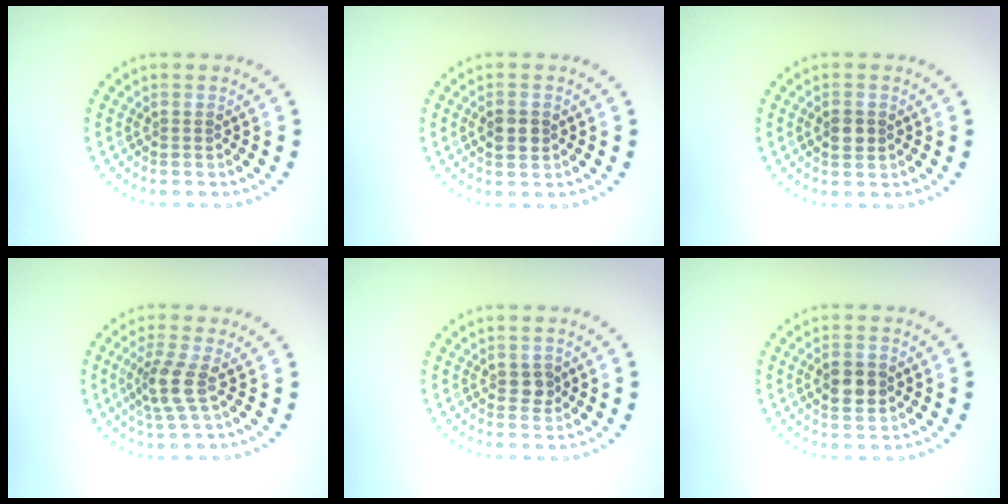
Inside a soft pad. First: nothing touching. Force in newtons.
{"total": 1.9, "press": 1.9, "slide": 0.2}
{"total": 1.7, "press": 1.7, "slide": 0.1}
{"total": 2.9, "press": 2.2, "slide": 1.8}
{"total": 1.2, "press": 1.2, "slide": 0.3}
{"total": 2.9, "press": 2.9, "slide": 0.0}